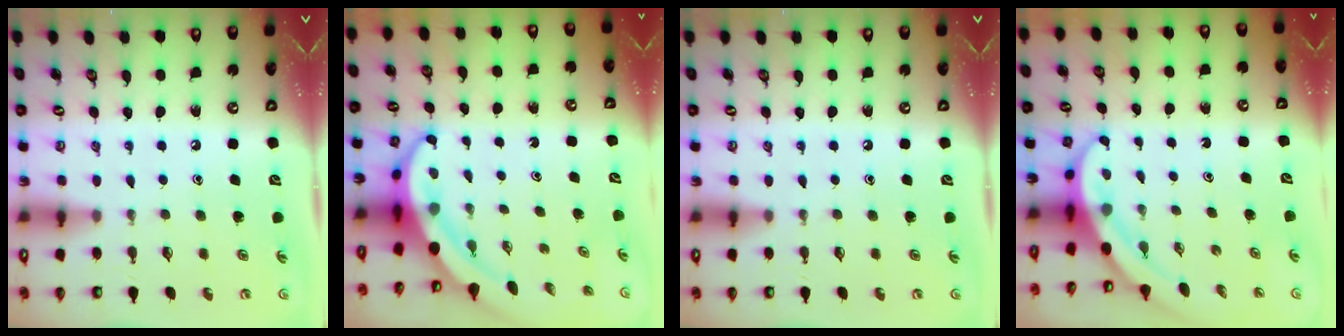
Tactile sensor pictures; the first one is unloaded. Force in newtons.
{"total": 6.7, "press": 6.5, "slide": 1.5}
{"total": 0.0}
{"total": 4.4, "press": 4.4, "slide": 0.3}